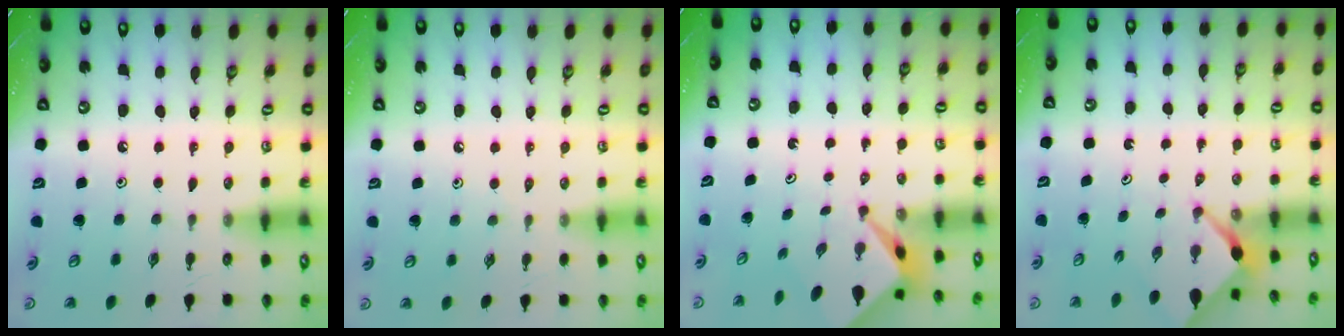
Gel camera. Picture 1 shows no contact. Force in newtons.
{"total": 2.1, "press": 2.1, "slide": 0.4}
{"total": 2.9, "press": 2.9, "slide": 0.1}
{"total": 2.4, "press": 2.4, "slide": 0.2}